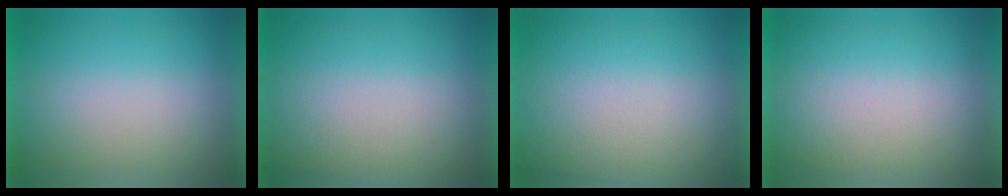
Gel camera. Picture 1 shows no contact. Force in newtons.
{"total": 2.1}
{"total": 3.0}
{"total": 1.4}